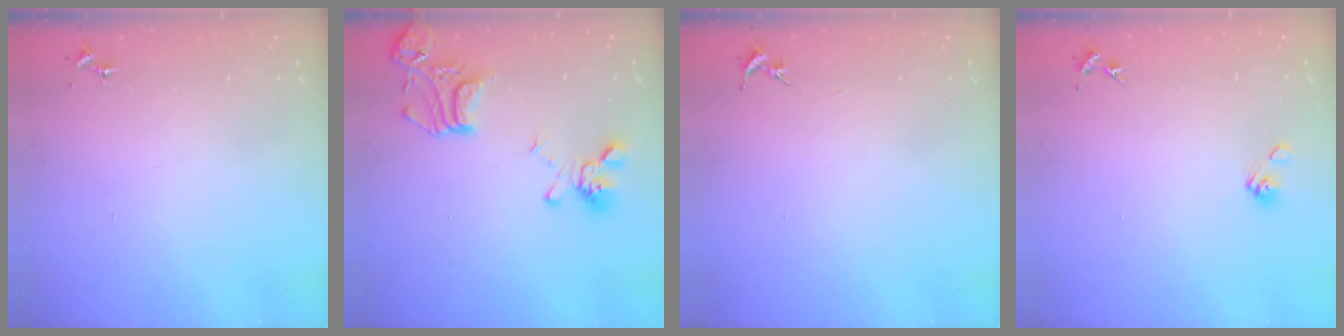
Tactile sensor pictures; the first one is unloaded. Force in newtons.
{"total": 18.3, "press": 18.2, "slide": 1.7}
{"total": 0.0}
{"total": 5.8, "press": 5.3, "slide": 2.3}